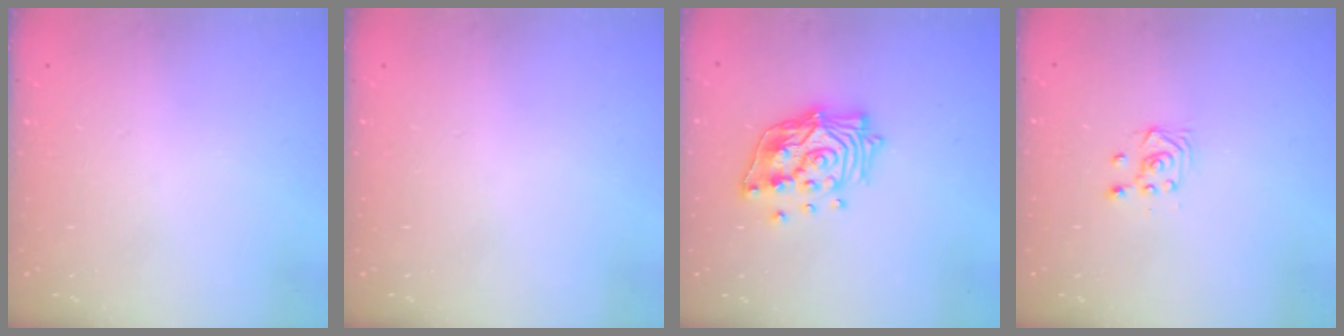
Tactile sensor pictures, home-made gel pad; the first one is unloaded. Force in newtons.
{"total": 0.0}
{"total": 14.6, "press": 14.5, "slide": 1.8}
{"total": 3.6, "press": 3.5, "slide": 1.2}